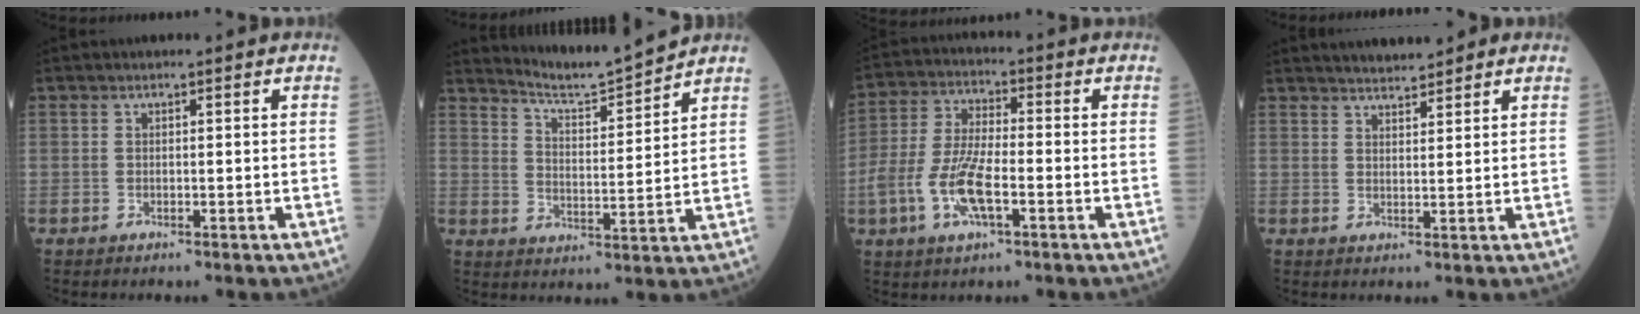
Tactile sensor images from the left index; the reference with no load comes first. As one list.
[{"total": 7.5, "force": [7.4, -1.2, 0.6], "torque": [-0.026, -0.017, 0.133]}, {"total": 9.7, "force": [-3.4, 3.2, 8.5], "torque": [-0.188, -0.004, -0.067]}, {"total": 4.5, "force": [4.1, 1.0, 1.5], "torque": [-0.023, 0.014, 0.063]}]